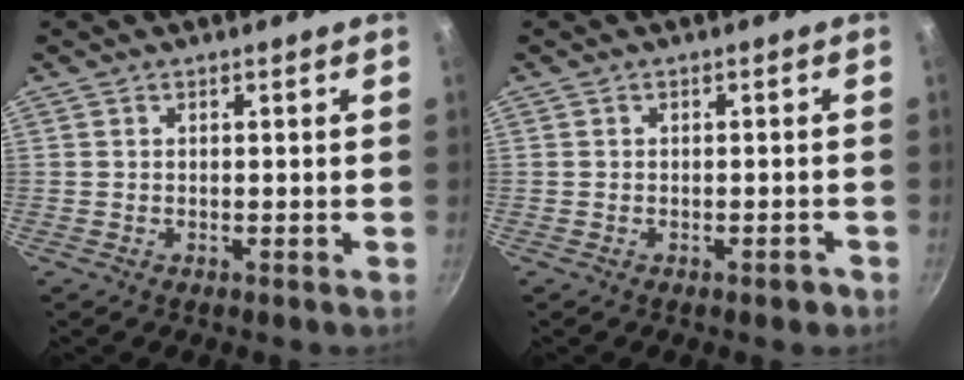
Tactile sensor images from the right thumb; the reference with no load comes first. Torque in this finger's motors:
{"motor_torque": [-0.25, 0.05, -0.23, 0.07, 0.01]}